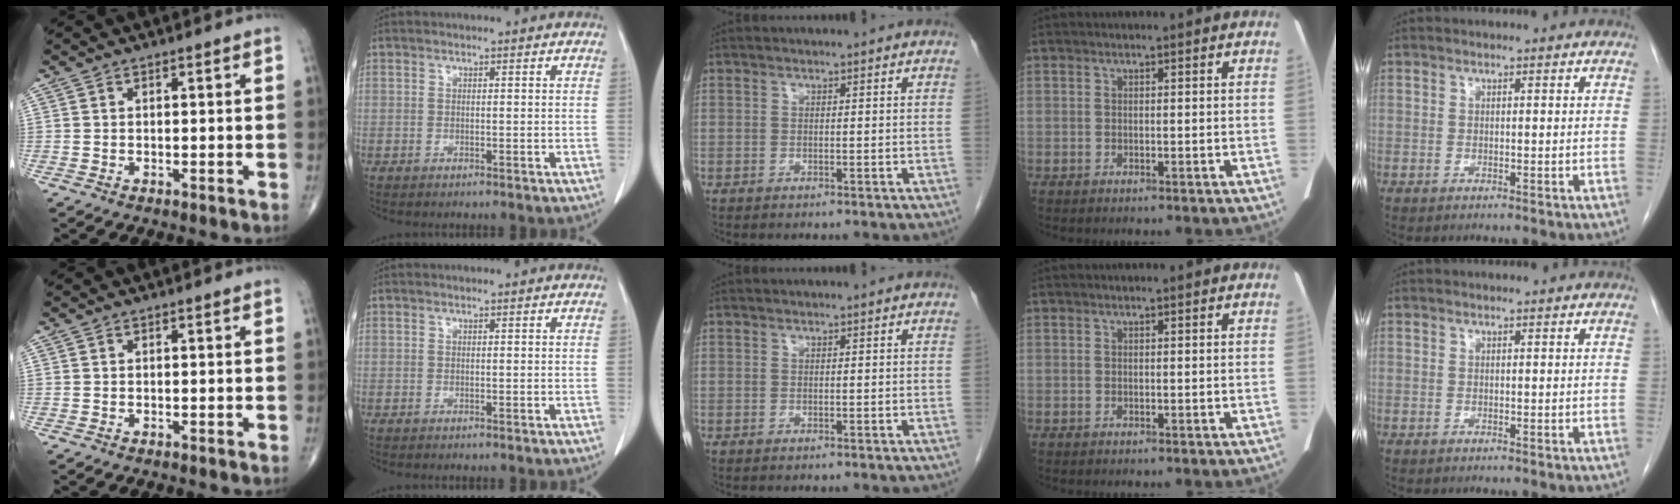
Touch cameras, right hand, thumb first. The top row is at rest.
{}